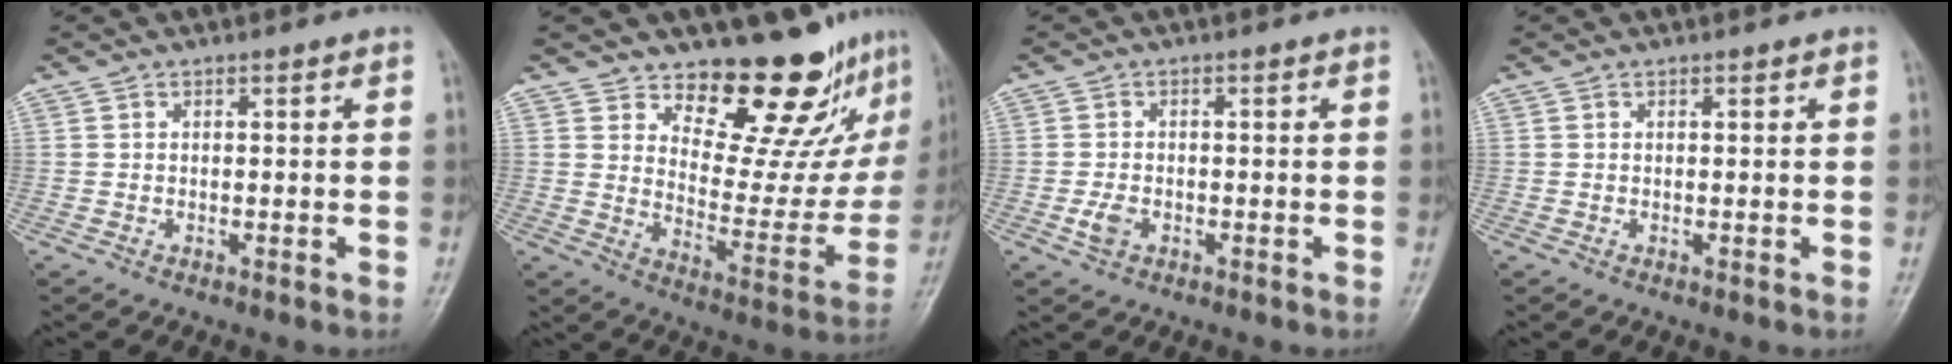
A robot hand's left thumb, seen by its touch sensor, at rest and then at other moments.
{"total": 17.3, "force": [13.8, 7.2, 7.6], "torque": [-0.031, -0.124, 0.190]}
{"total": 2.6, "force": [-1.0, 1.8, 1.6], "torque": [-0.032, 0.002, -0.018]}
{"total": 0.0}